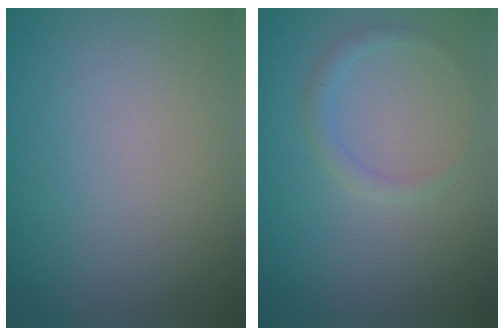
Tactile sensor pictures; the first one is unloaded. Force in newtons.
{"total": 1.2, "press": 1.2, "slide": 0.2}